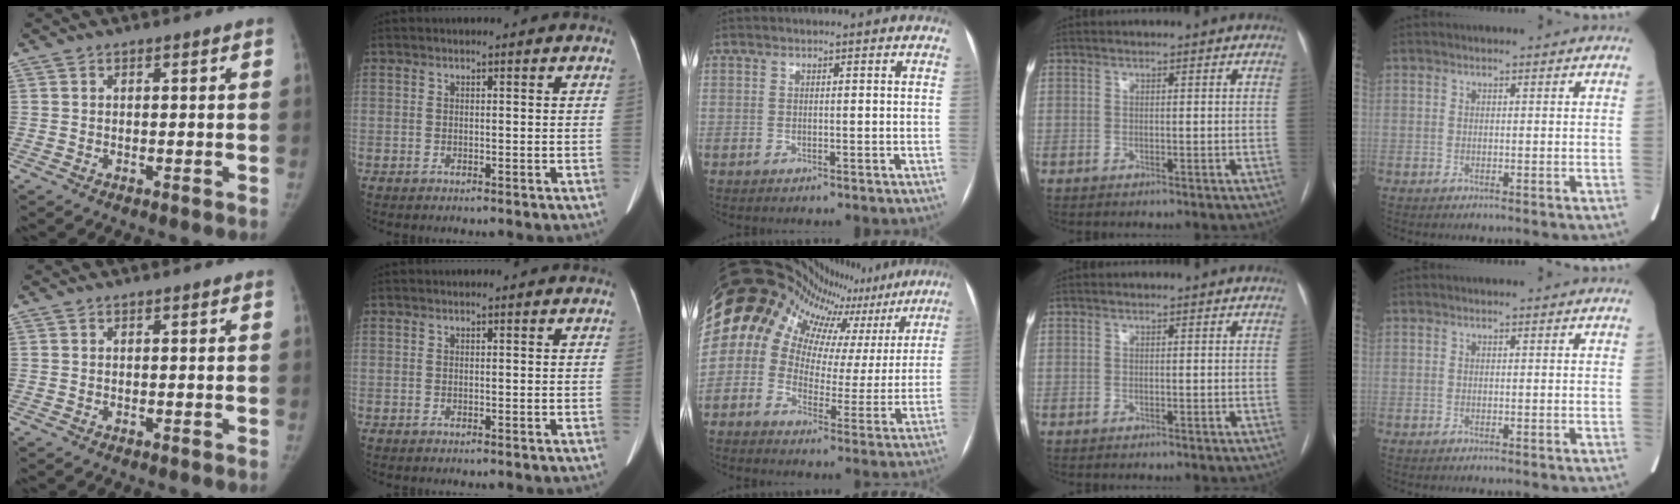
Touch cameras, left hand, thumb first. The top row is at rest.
{"middle": {"total": 21.8, "force": [13.8, 14.1, 9.3], "torque": [-0.160, 0.097, 0.163]}}